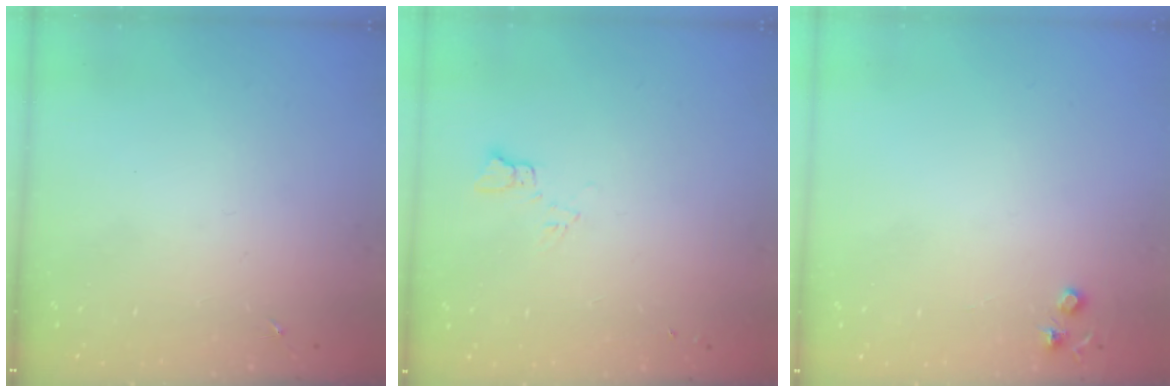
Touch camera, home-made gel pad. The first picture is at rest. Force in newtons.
{"total": 5.3, "press": 5.3, "slide": 0.4}
{"total": 4.2, "press": 4.1, "slide": 0.7}